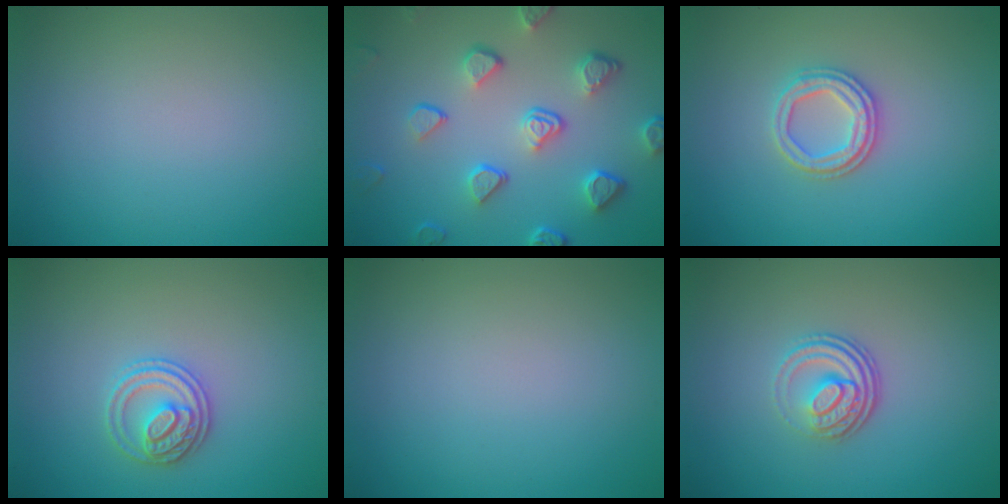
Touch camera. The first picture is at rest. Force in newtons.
{"total": 5.4, "press": 4.2, "slide": 3.4}
{"total": 2.8, "press": 2.6, "slide": 1.0}
{"total": 2.7, "press": 2.6, "slide": 0.5}
{"total": 0.0}
{"total": 3.5, "press": 2.5, "slide": 2.5}